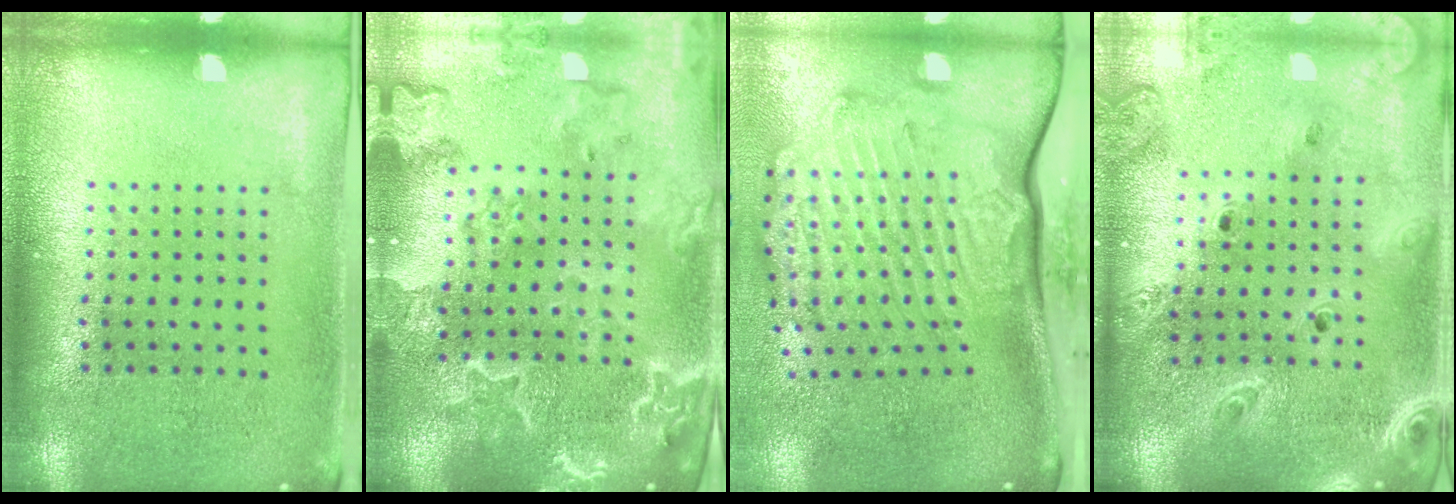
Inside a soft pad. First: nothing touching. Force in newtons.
{"total": 3.6, "press": 3.1, "slide": 1.7}
{"total": 3.6, "press": 2.5, "slide": 2.7}
{"total": 2.7, "press": 2.3, "slide": 1.3}